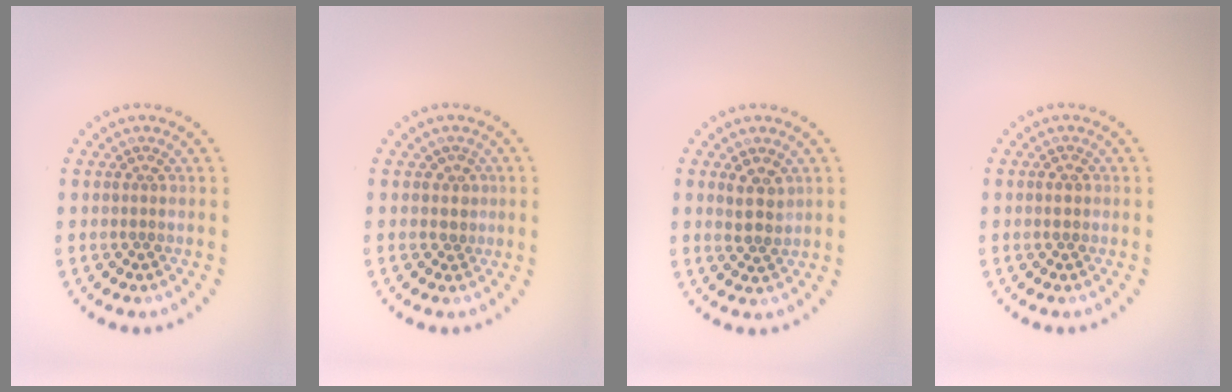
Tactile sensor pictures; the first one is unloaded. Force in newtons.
{"total": 1.0, "press": 0.7, "slide": 0.6}
{"total": 2.3, "press": 2.1, "slide": 1.0}
{"total": 1.5, "press": 1.5, "slide": 0.1}